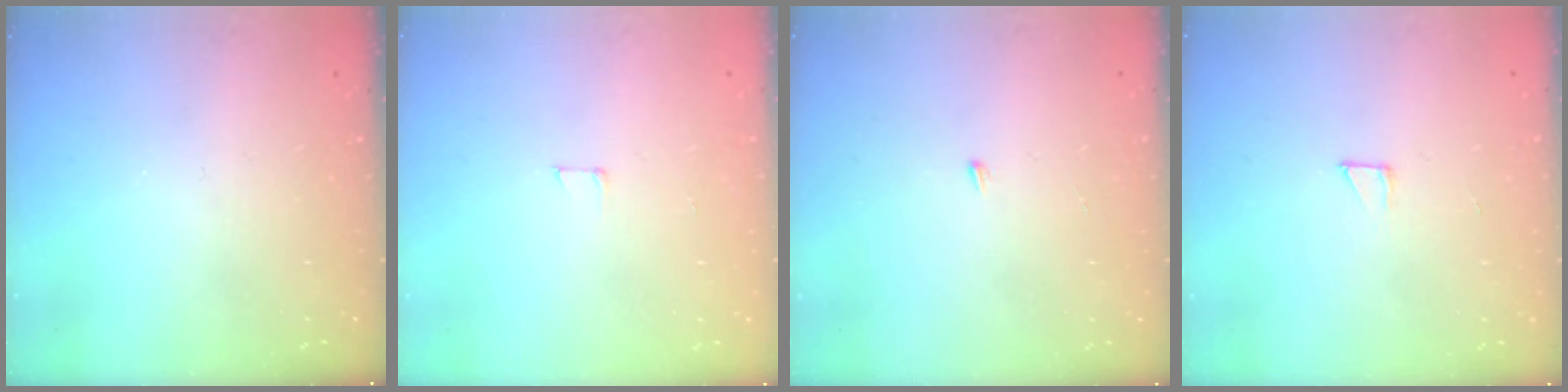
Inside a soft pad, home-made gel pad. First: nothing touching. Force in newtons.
{"total": 2.9, "press": 2.9, "slide": 0.2}
{"total": 3.3, "press": 3.3, "slide": 0.2}
{"total": 2.6, "press": 2.6, "slide": 0.1}